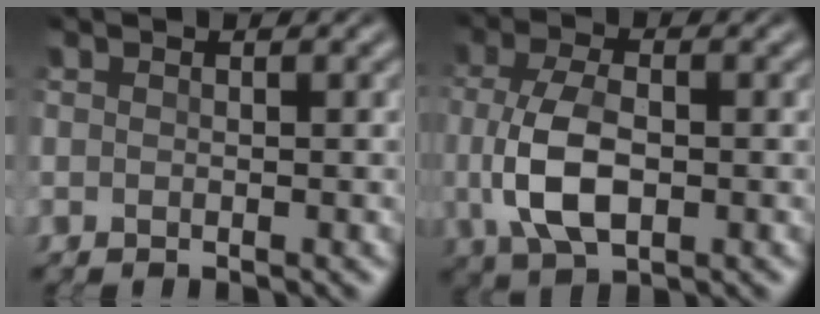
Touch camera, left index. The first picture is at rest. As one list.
[{"total": 5.9, "force": [-0.7, 3.0, 5.0], "torque": [-0.118, -0.002, -0.012]}]